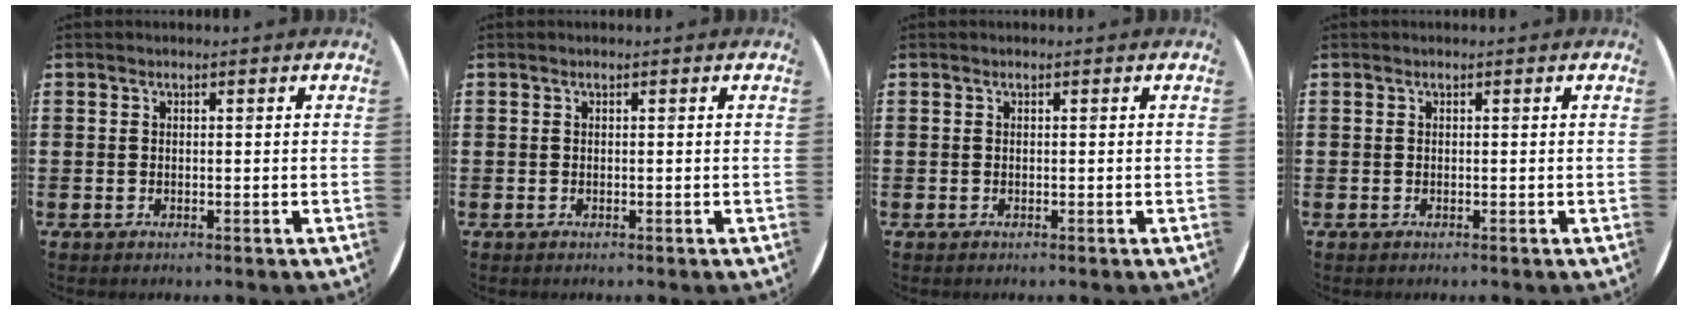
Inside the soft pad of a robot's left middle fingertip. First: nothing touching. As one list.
[{"total": 0.0}, {"total": 0.0}, {"total": 0.0}]